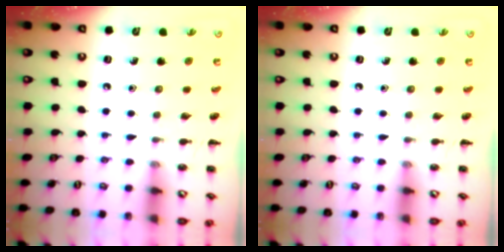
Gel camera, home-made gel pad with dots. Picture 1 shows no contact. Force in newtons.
{"total": 0.0}